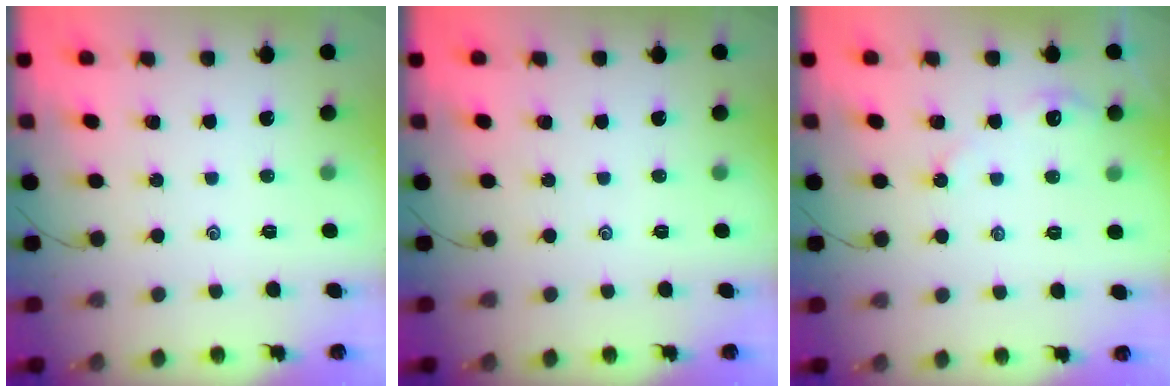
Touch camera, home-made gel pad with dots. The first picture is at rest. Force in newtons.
{"total": 0.0}
{"total": 3.6, "press": 3.6, "slide": 0.3}